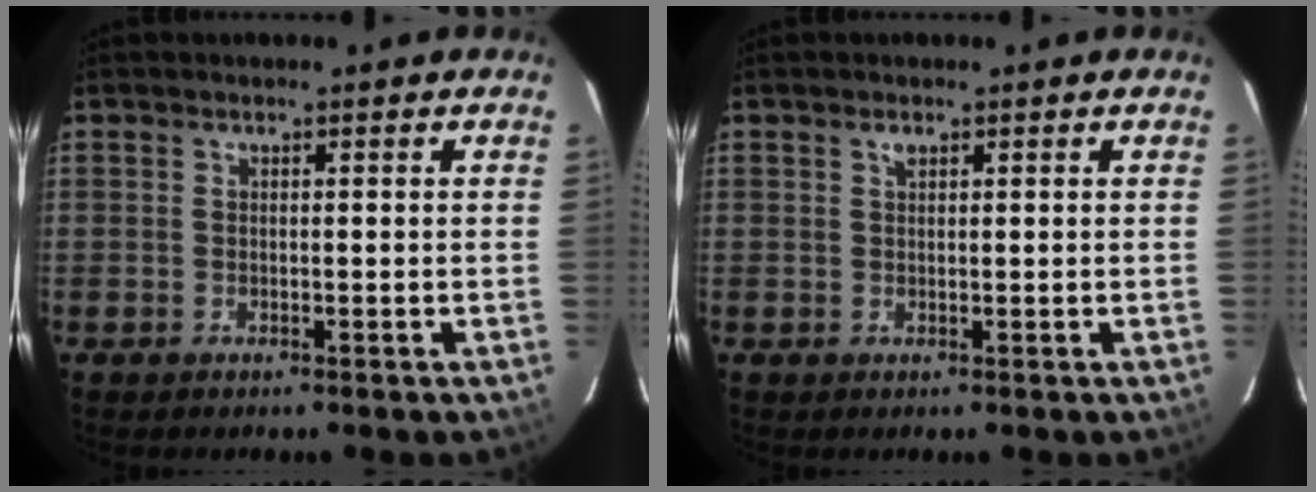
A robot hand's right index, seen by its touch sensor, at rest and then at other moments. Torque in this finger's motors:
{"motor_torque": [-0.07, 0.08, 0.01, 0.02]}